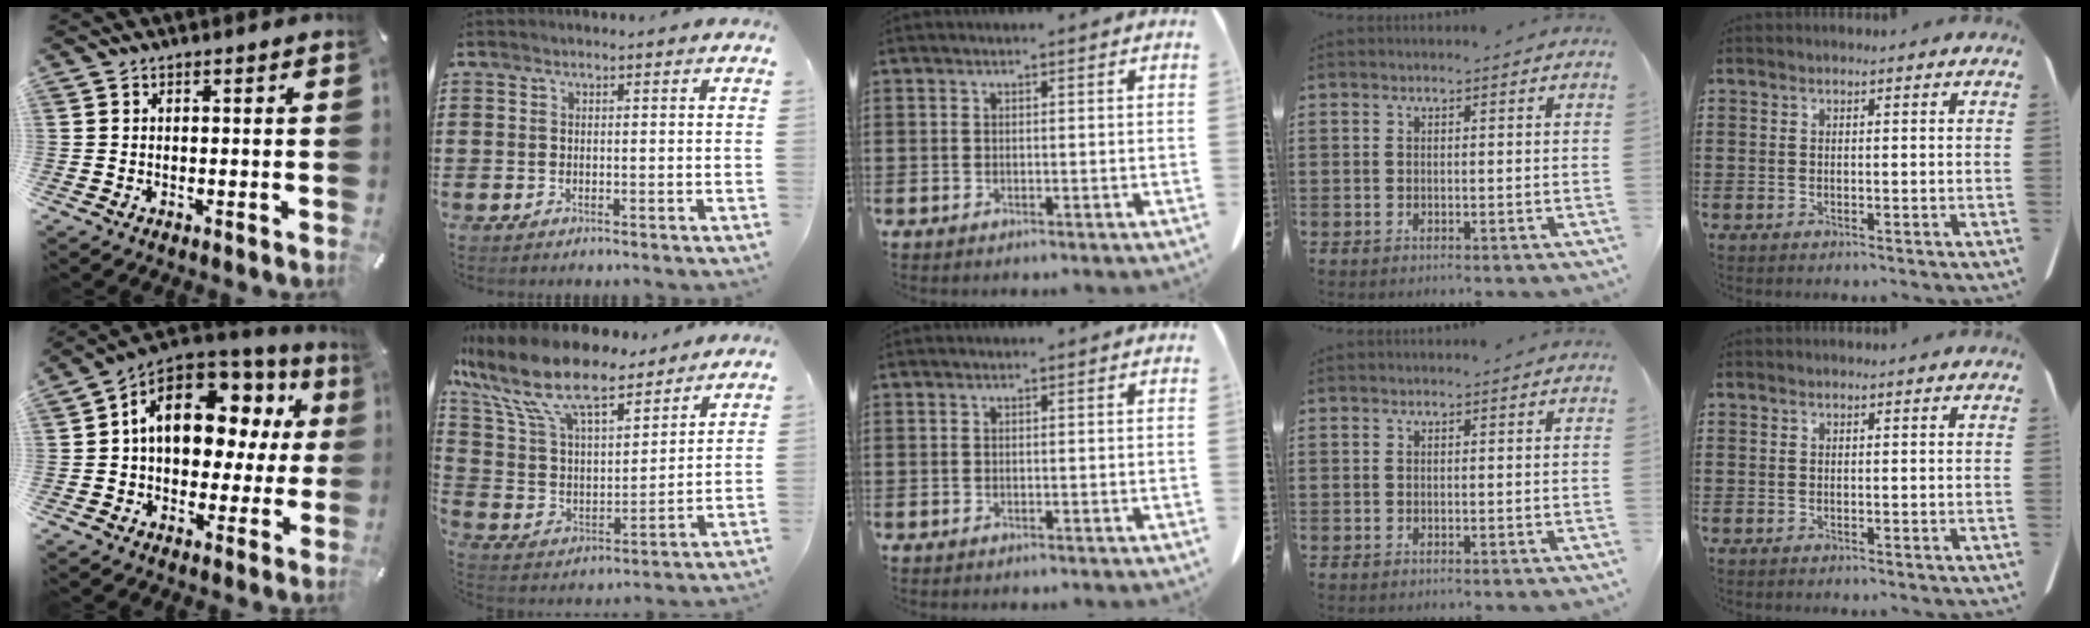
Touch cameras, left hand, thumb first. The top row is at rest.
{"thumb": {"total": 16.5, "force": [5.5, 11.1, 11.0], "torque": [-0.171, -0.024, 0.099]}, "index": {"total": 13.3, "force": [9.7, 4.2, 8.0], "torque": [-0.200, -0.051, 0.167]}}